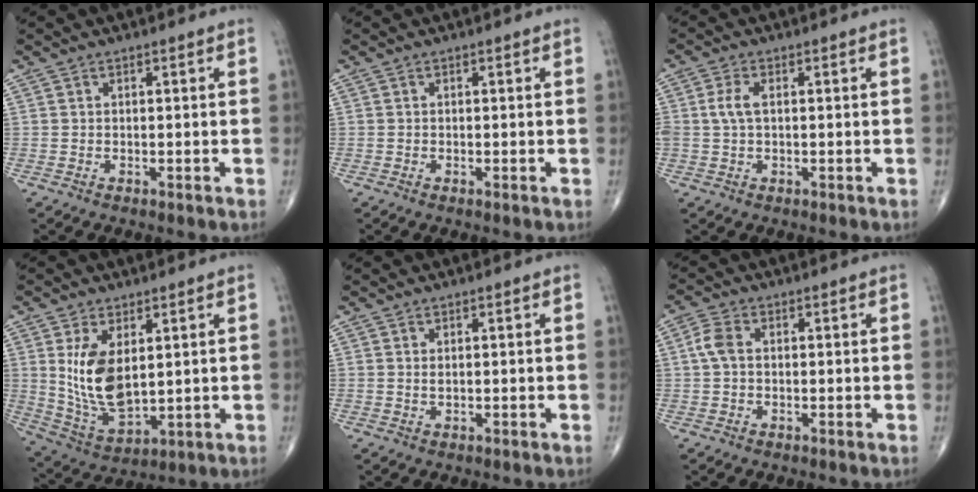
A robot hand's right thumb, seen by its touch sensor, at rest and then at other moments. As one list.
[{"total": 0.0}, {"total": 3.4, "force": [0.4, 1.8, 2.8], "torque": [-0.070, 0.007, 0.006]}, {"total": 12.0, "force": [2.6, 6.3, 9.8], "torque": [-0.175, -0.022, 0.067]}, {"total": 0.7, "force": [0.2, 0.3, 0.6], "torque": [-0.012, 0.000, 0.006]}, {"total": 3.7, "force": [0.3, 2.4, 2.8], "torque": [-0.064, 0.011, 0.000]}]